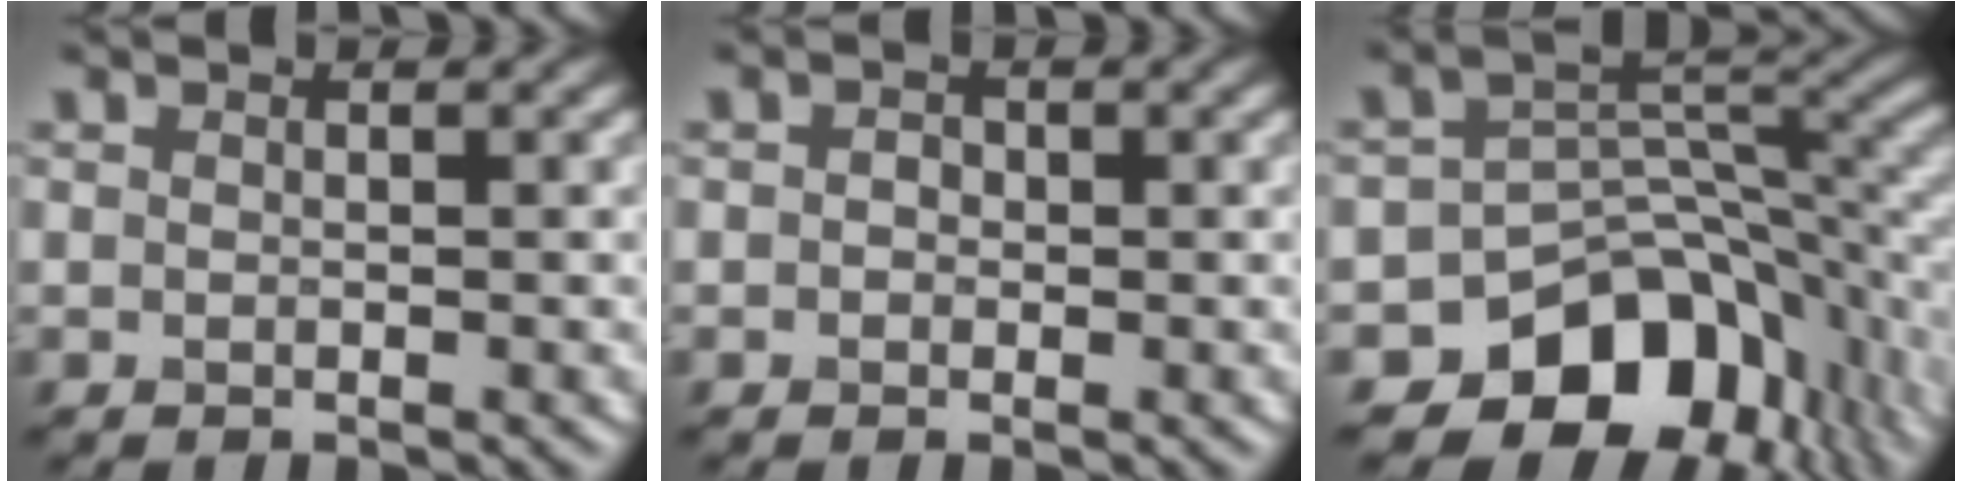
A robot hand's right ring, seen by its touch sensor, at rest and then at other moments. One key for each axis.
{"total": 0.8, "fx": 0.1, "fy": 0.7, "fz": 0.3, "tx": -0.006, "ty": -0.001, "tz": -0.003}
{"total": 11.4, "fx": -6.4, "fy": 7.7, "fz": 5.5, "tx": -0.076, "ty": -0.007, "tz": -0.106}